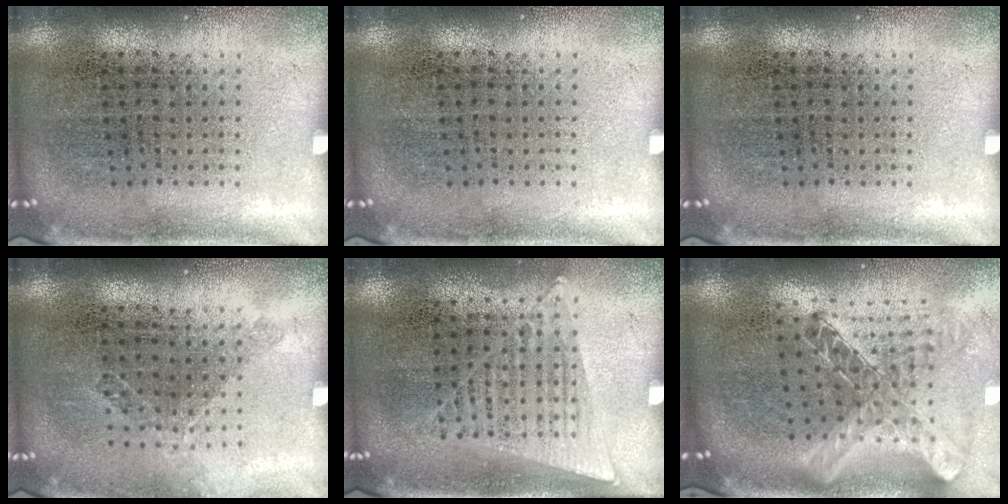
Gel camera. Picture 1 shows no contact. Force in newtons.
{"total": 0.0}
{"total": 0.0}
{"total": 1.0, "press": 0.8, "slide": 0.6}
{"total": 1.2, "press": 1.1, "slide": 0.5}
{"total": 1.5, "press": 1.3, "slide": 0.6}